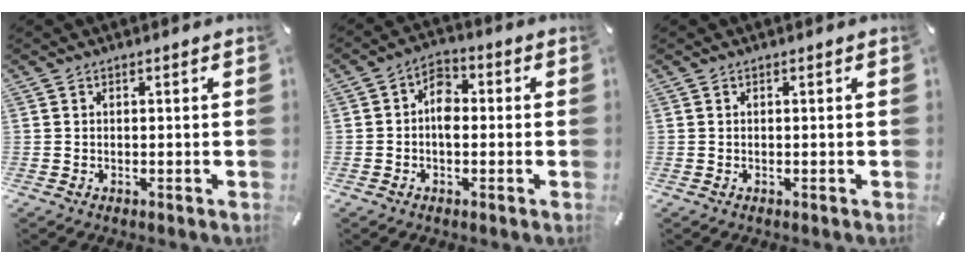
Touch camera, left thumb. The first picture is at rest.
{"total": 5.4, "force": [-0.8, 3.6, 4.0], "torque": [-0.071, 0.011, -0.018]}
{"total": 0.0}